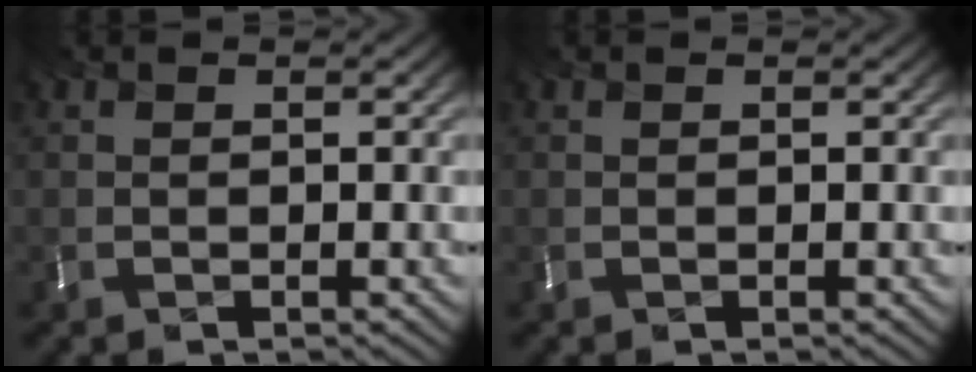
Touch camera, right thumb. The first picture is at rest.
{"total": 0.0}